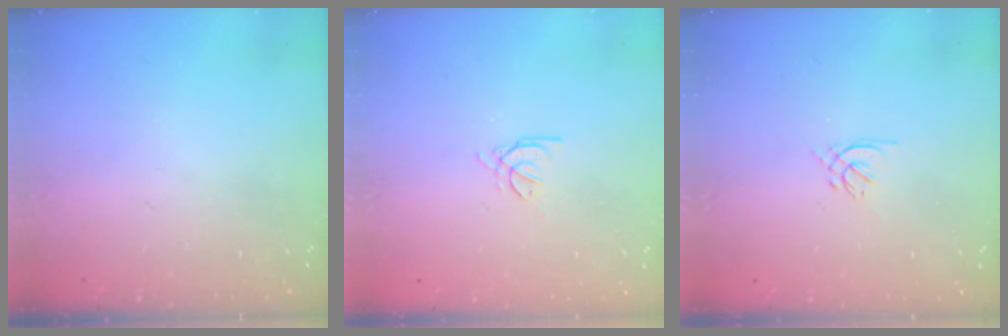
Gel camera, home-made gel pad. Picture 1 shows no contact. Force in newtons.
{"total": 1.2, "press": 1.1, "slide": 0.4}
{"total": 1.4, "press": 1.3, "slide": 0.5}